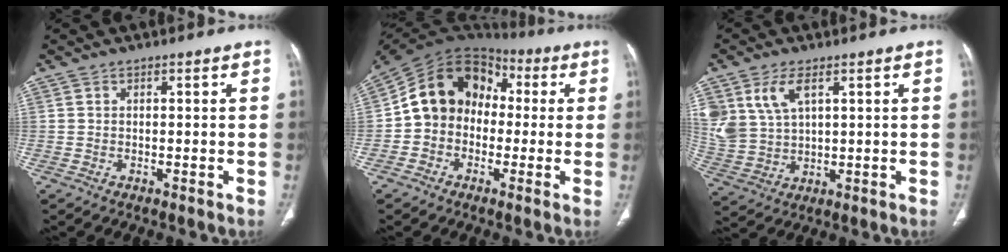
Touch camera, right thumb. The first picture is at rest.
{"total": 14.1, "force": [-0.1, 11.5, 8.1], "torque": [-0.107, 0.047, -0.017]}
{"total": 9.7, "force": [4.3, 5.7, 6.5], "torque": [-0.142, -0.009, 0.098]}